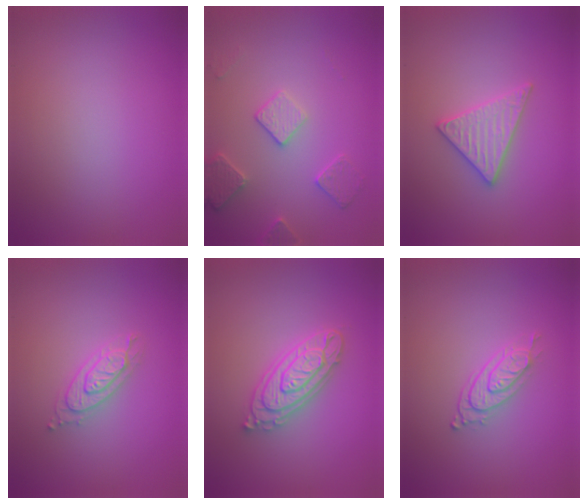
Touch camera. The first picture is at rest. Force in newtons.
{"total": 2.9, "press": 2.9, "slide": 0.1}
{"total": 2.9, "press": 2.9, "slide": 0.3}
{"total": 2.6, "press": 2.6, "slide": 0.5}
{"total": 4.3, "press": 4.2, "slide": 0.8}
{"total": 2.7, "press": 2.1, "slide": 1.6}